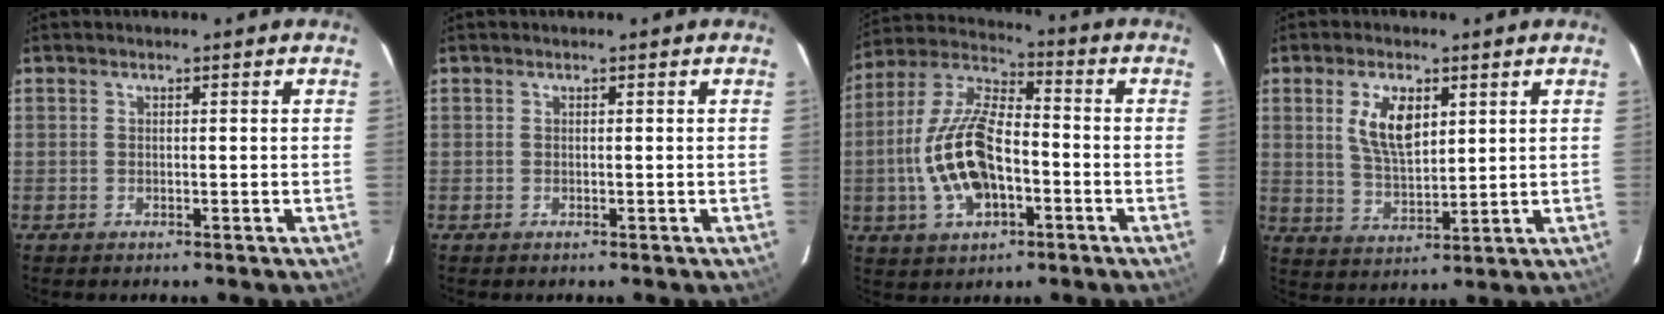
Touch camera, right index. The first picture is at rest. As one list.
[{"total": 0.0}, {"total": 15.6, "force": [-3.7, 7.5, 13.2], "torque": [-0.280, 0.006, -0.067]}, {"total": 8.3, "force": [3.0, 4.0, 6.6], "torque": [-0.125, 0.004, 0.063]}]